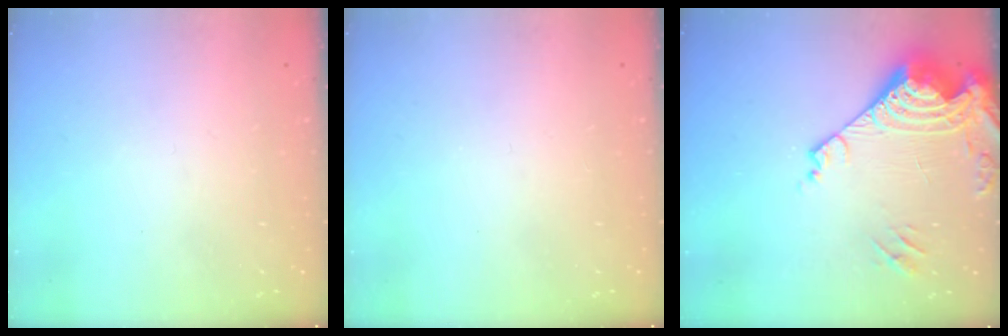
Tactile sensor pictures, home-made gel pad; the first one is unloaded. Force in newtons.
{"total": 0.0}
{"total": 19.0, "press": 18.8, "slide": 2.5}